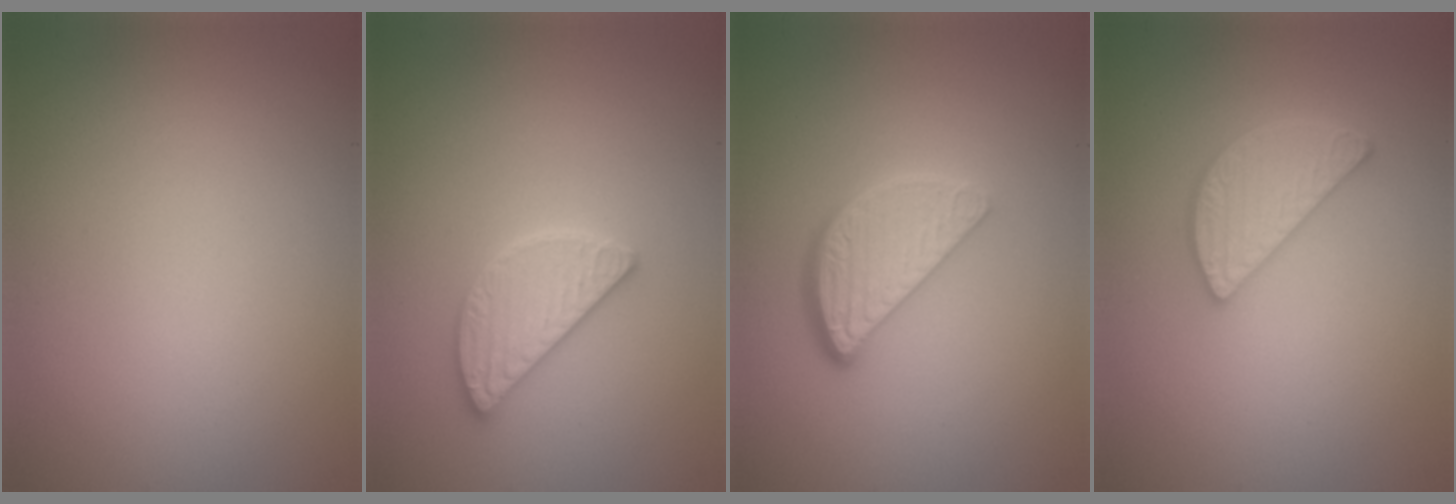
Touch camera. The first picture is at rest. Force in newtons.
{"total": 2.8, "press": 2.8, "slide": 0.5}
{"total": 4.0, "press": 3.2, "slide": 2.4}
{"total": 3.6, "press": 3.1, "slide": 1.9}